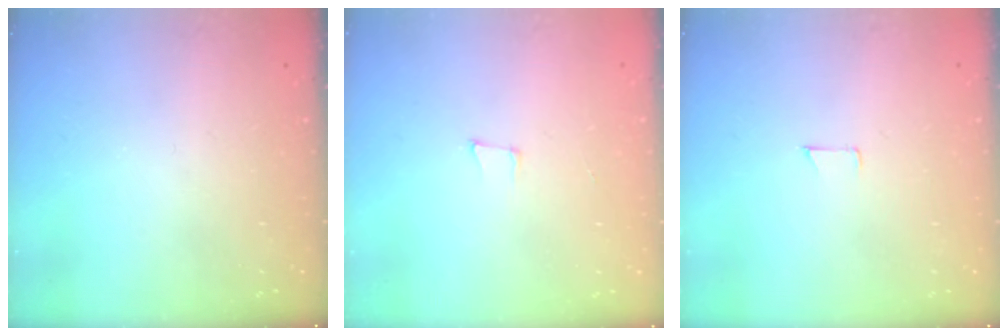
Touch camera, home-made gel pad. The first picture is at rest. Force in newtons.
{"total": 4.1, "press": 3.2, "slide": 2.7}
{"total": 3.6, "press": 3.6, "slide": 0.3}